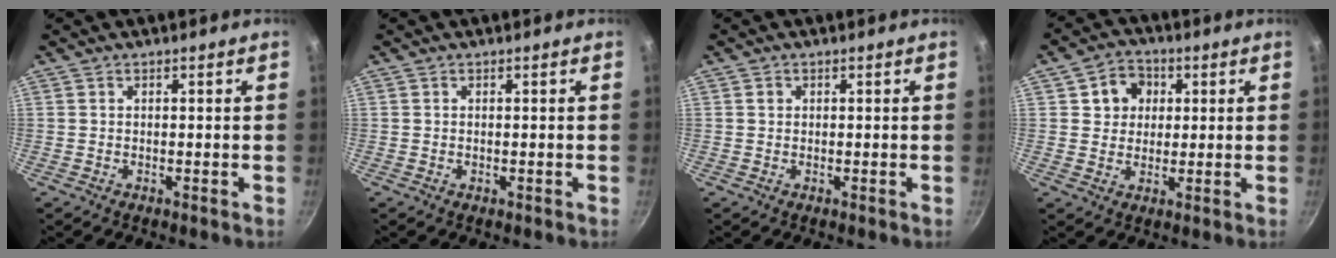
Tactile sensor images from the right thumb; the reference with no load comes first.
{"total": 0.0}
{"total": 0.8, "force": [0.2, 0.7, 0.2], "torque": [0.001, 0.002, 0.002]}
{"total": 7.0, "force": [1.8, 6.1, 3.0], "torque": [-0.011, 0.000, 0.026]}